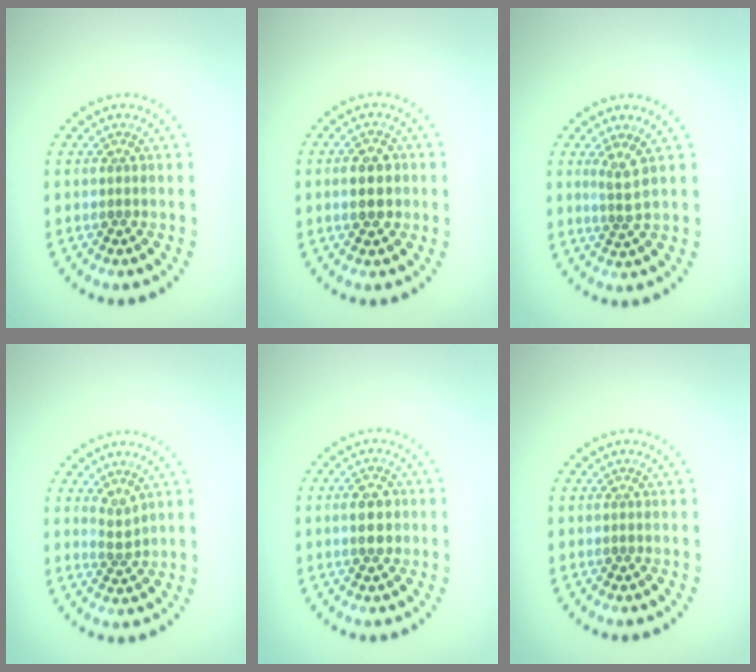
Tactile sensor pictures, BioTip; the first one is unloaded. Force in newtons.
{"total": 3.0, "press": 3.0, "slide": 0.0}
{"total": 1.6, "press": 1.1, "slide": 1.2}
{"total": 1.5, "press": 0.9, "slide": 1.2}
{"total": 2.6, "press": 2.6, "slide": 0.2}
{"total": 0.0}